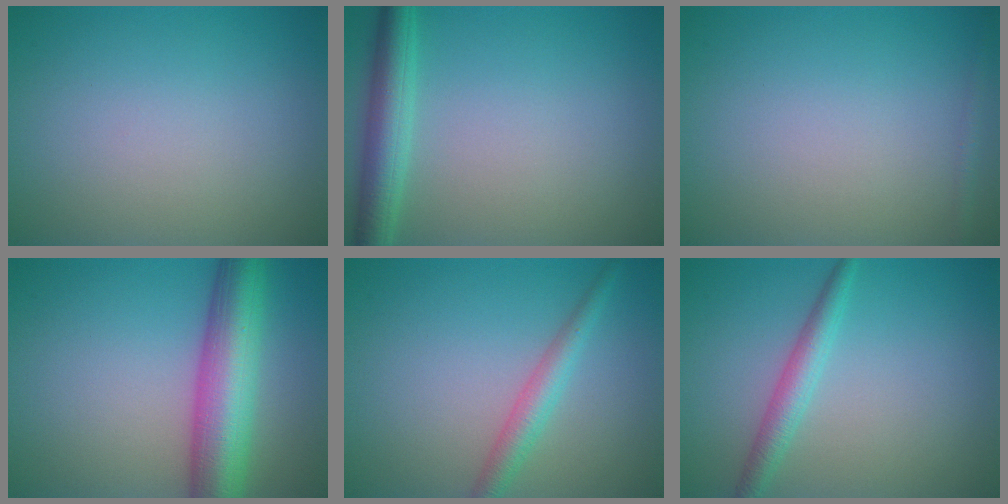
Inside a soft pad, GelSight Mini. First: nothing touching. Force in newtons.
{"total": 3.9, "press": 3.9, "slide": 0.2}
{"total": 0.8, "press": 0.8, "slide": 0.0}
{"total": 8.7, "press": 8.7, "slide": 0.2}
{"total": 2.6, "press": 2.6, "slide": 0.0}
{"total": 2.5, "press": 2.5, "slide": 0.0}